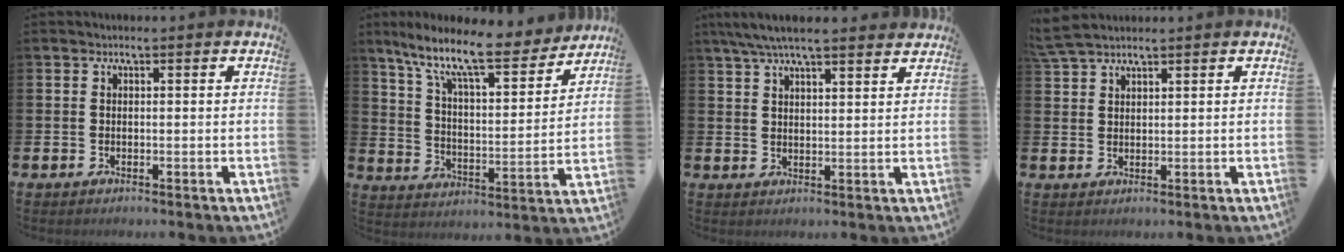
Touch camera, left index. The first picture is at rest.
{"total": 11.9, "force": [9.7, 2.7, 6.4], "torque": [-0.142, -0.060, 0.160]}
{"total": 6.2, "force": [5.6, 0.9, 2.6], "torque": [-0.070, -0.008, 0.103]}
{"total": 3.7, "force": [3.4, 0.9, 1.2], "torque": [-0.029, -0.006, 0.063]}